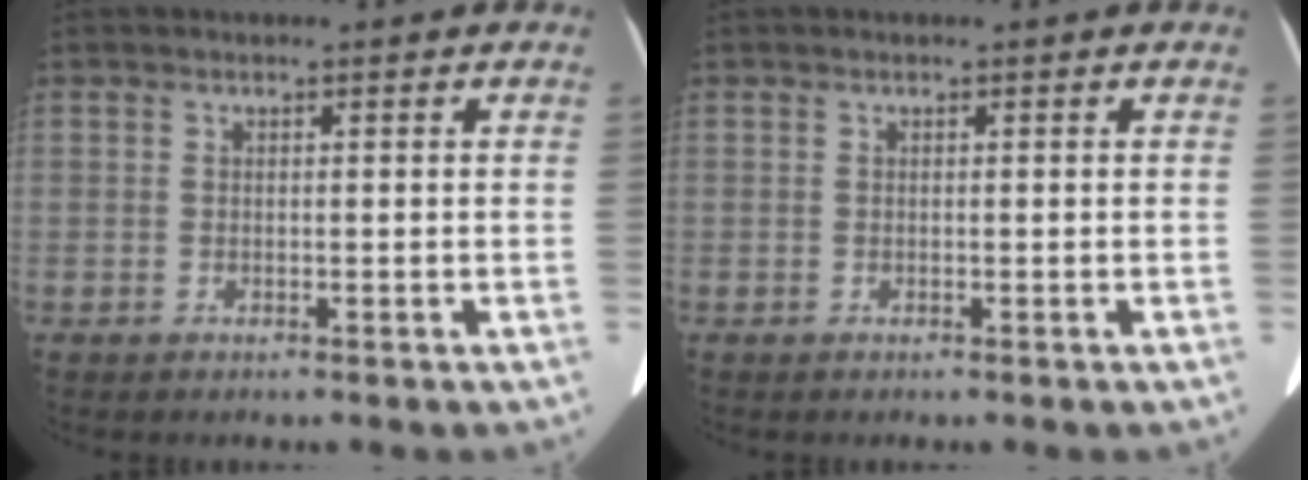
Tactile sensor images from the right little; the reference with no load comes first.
{"total": 0.0}